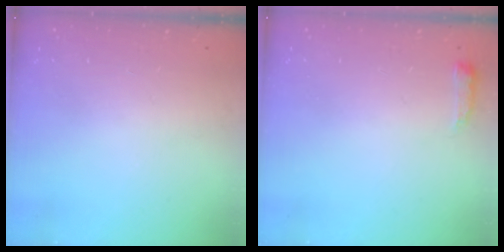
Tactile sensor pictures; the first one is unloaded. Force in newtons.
{"total": 4.9, "press": 4.9, "slide": 0.8}